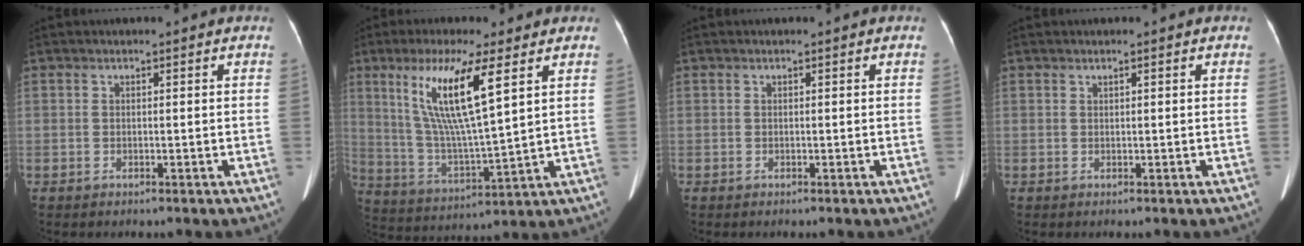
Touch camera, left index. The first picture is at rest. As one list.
[{"total": 13.3, "force": [5.6, 0.9, 12.1], "torque": [-0.251, -0.006, 0.108]}, {"total": 0.0}, {"total": 0.0}]